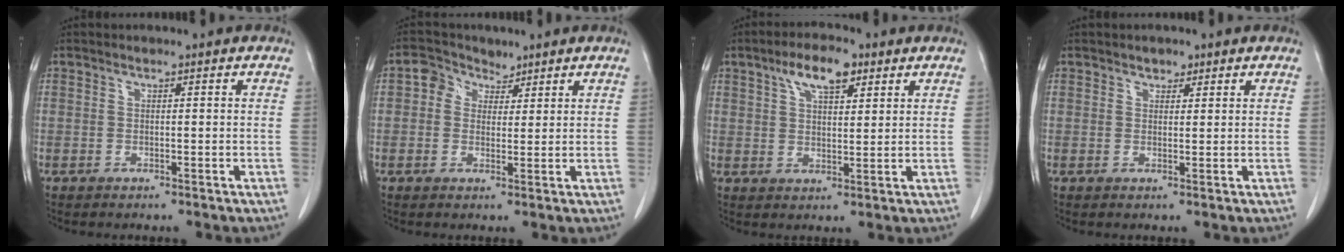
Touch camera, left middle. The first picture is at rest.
{"total": 3.8, "force": [2.2, 2.9, 1.1], "torque": [-0.025, 0.019, 0.040]}
{"total": 6.8, "force": [3.9, 2.5, 5.0], "torque": [-0.092, 0.013, 0.066]}
{"total": 1.4, "force": [1.0, 0.9, 0.4], "torque": [-0.005, -0.005, 0.014]}